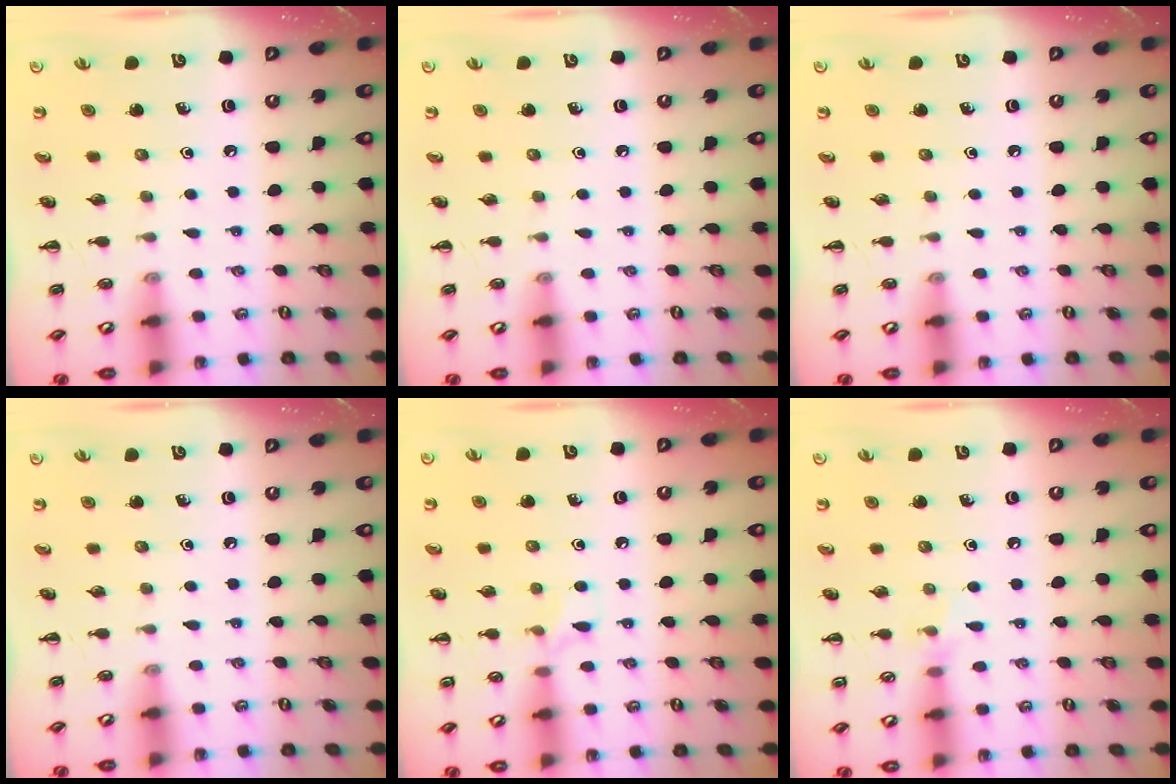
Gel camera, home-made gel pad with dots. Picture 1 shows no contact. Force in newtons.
{"total": 0.0}
{"total": 0.0}
{"total": 0.0}
{"total": 5.2, "press": 4.9, "slide": 1.6}
{"total": 4.8, "press": 4.5, "slide": 1.8}